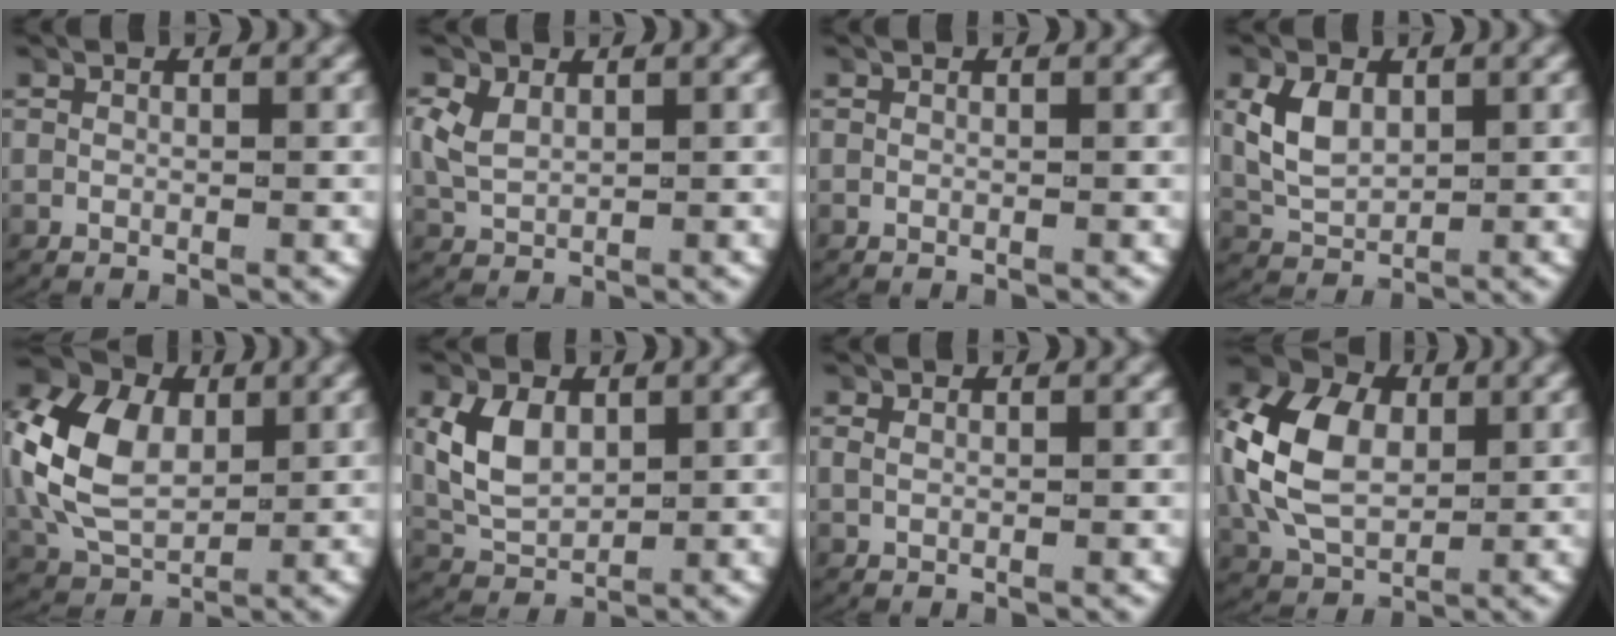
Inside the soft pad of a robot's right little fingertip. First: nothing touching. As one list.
[{"total": 2.8, "force": [0.4, 2.3, 1.6], "torque": [-0.051, -0.011, 0.020]}, {"total": 0.0}, {"total": 3.7, "force": [0.5, 2.7, 2.5], "torque": [-0.058, -0.003, 0.016]}, {"total": 10.2, "force": [0.8, 8.0, 6.2], "torque": [-0.154, -0.016, 0.020]}, {"total": 4.6, "force": [0.6, 3.4, 3.1], "torque": [-0.074, -0.007, 0.019]}, {"total": 0.5, "force": [0.3, 0.3, 0.4], "torque": [-0.009, 0.001, 0.007]}, {"total": 8.9, "force": [0.8, 6.6, 6.0], "torque": [-0.142, -0.005, 0.020]}]